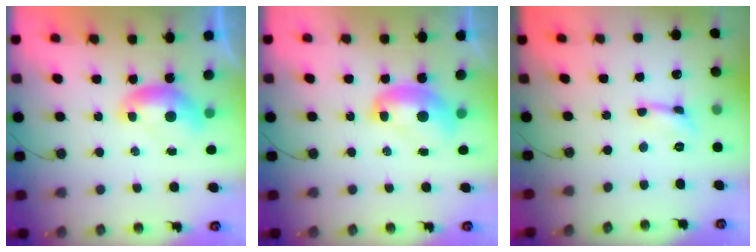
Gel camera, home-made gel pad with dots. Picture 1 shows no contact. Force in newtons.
{"total": 2.4, "press": 2.4, "slide": 0.3}
{"total": 0.0}